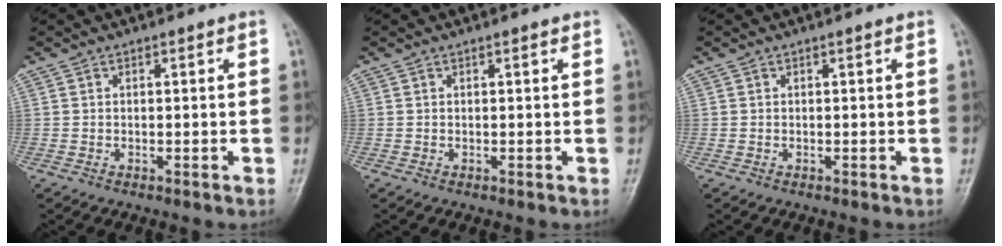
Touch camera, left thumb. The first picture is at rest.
{"total": 0.5, "force": [0.3, 0.1, 0.4], "torque": [-0.007, 0.000, 0.003]}
{"total": 0.0}